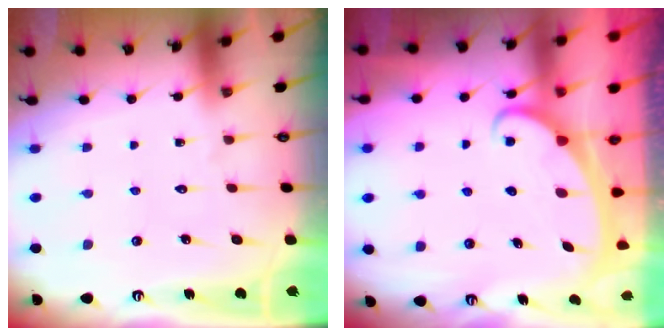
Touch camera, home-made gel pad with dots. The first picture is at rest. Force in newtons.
{"total": 2.3, "press": 2.3, "slide": 0.3}